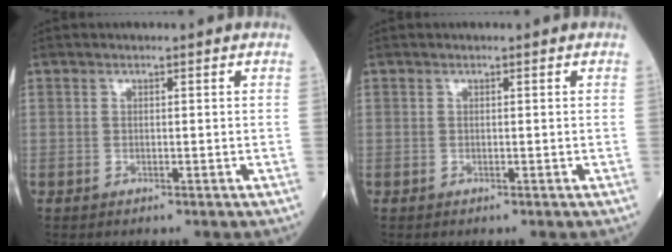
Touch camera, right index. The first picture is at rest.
{"total": 0.0}